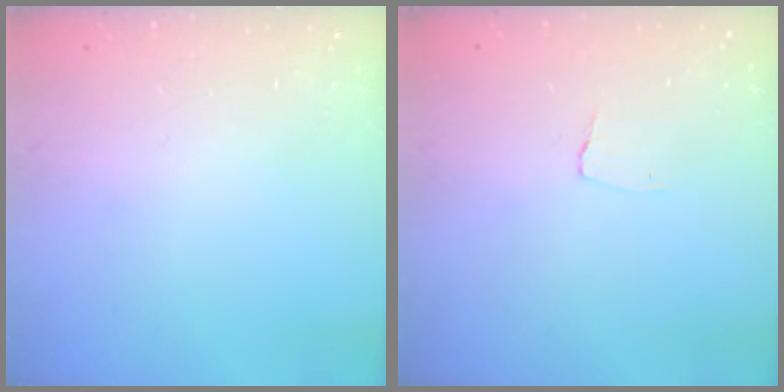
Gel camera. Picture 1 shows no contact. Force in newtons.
{"total": 2.6, "press": 2.6, "slide": 0.2}